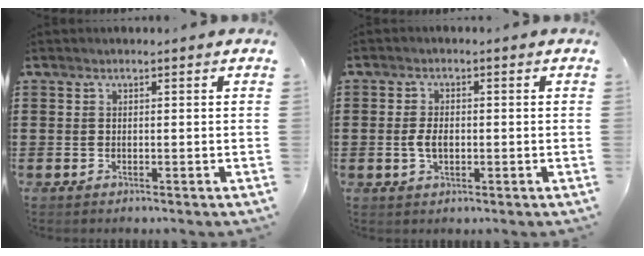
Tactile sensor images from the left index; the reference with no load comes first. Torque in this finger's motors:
{"motor_torque": [0.14, 0.14, 0.27, 0.03]}